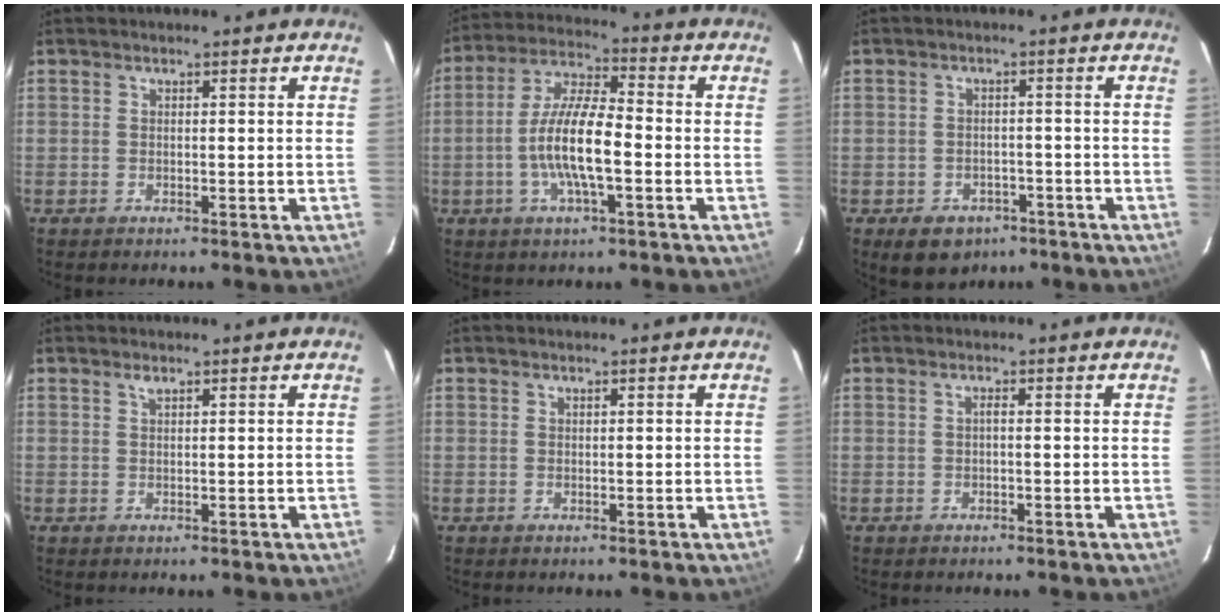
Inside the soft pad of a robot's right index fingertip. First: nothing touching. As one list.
[{"total": 11.5, "force": [-2.6, 2.7, 10.9], "torque": [-0.218, 0.005, -0.054]}, {"total": 7.4, "force": [-4.4, 5.3, 2.5], "torque": [-0.055, 0.011, -0.048]}, {"total": 0.8, "force": [0.6, 0.2, 0.4], "torque": [-0.007, 0.002, 0.011]}, {"total": 0.0}, {"total": 0.6, "force": [-0.1, 0.0, 0.5], "torque": [-0.008, 0.005, -0.004]}]